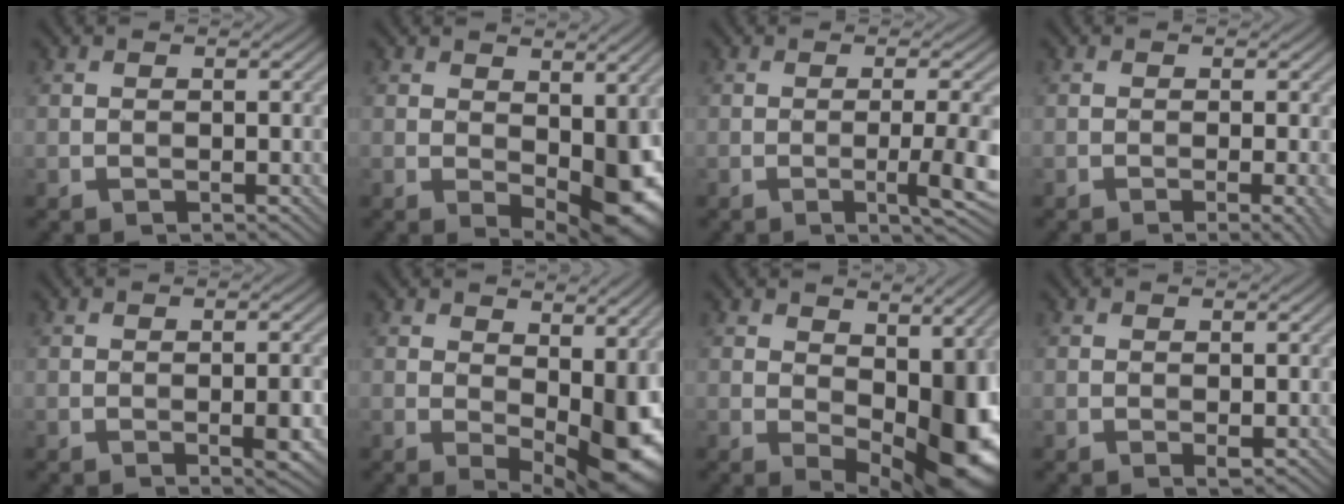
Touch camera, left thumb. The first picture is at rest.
{"total": 10.1, "force": [-0.1, 5.1, 8.7], "torque": [-0.114, -0.013, 0.011]}
{"total": 5.7, "force": [-1.0, 0.8, 5.5], "torque": [-0.086, 0.002, -0.017]}
{"total": 2.2, "force": [-0.7, 0.3, 2.1], "torque": [-0.031, 0.001, -0.015]}
{"total": 2.3, "force": [-0.5, 0.5, 2.2], "torque": [-0.036, 0.003, -0.008]}
{"total": 12.6, "force": [0.7, 6.3, 10.9], "torque": [-0.137, -0.005, 0.025]}
{"total": 14.0, "force": [0.4, 7.5, 11.9], "torque": [-0.149, -0.010, 0.025]}
{"total": 0.6, "force": [0.0, 0.2, 0.5], "torque": [-0.009, -0.004, -0.002]}